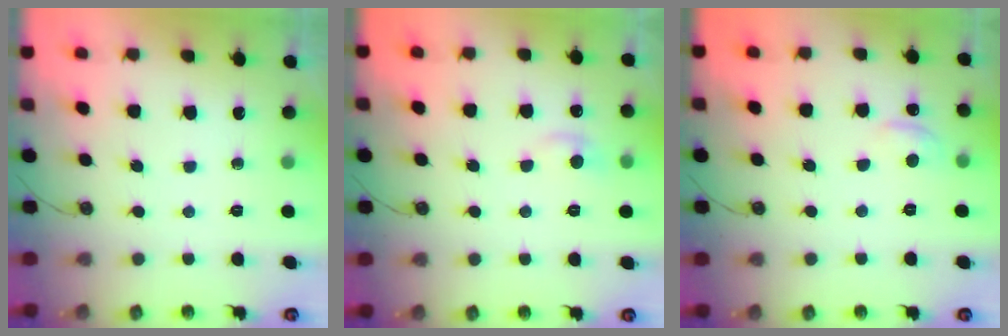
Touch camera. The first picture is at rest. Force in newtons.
{"total": 1.7, "press": 1.4, "slide": 0.9}
{"total": 0.5, "press": 0.3, "slide": 0.4}